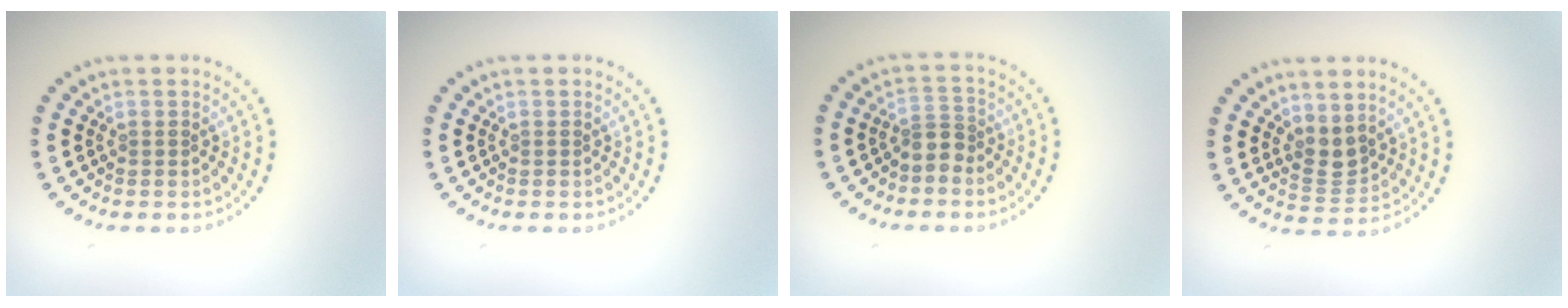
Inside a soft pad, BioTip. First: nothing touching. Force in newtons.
{"total": 0.0}
{"total": 2.2, "press": 1.7, "slide": 1.3}
{"total": 2.2, "press": 1.8, "slide": 1.2}